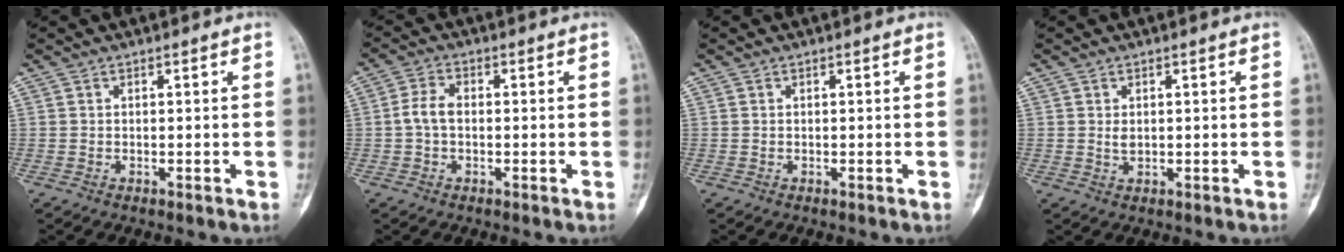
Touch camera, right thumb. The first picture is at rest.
{"total": 4.0, "force": [-0.3, 2.6, 3.1], "torque": [-0.064, 0.013, -0.013]}
{"total": 0.0}
{"total": 1.4, "force": [0.2, 0.9, 1.0], "torque": [-0.016, -0.004, 0.007]}